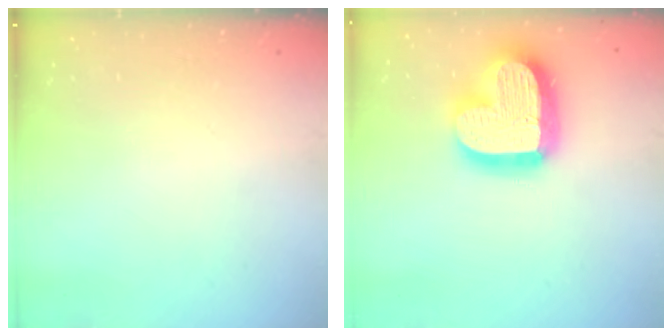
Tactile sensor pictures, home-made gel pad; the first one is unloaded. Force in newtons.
{"total": 21.5, "press": 21.4, "slide": 1.8}